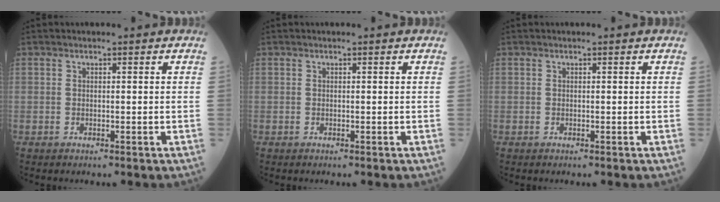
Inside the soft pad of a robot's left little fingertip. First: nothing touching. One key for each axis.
{"total": 0.0}
{"total": 0.0}